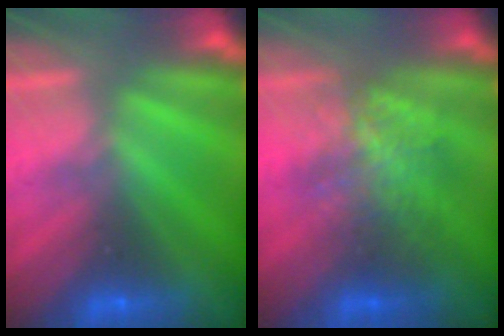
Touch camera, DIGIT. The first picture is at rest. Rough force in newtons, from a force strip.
{"total": 2.2}